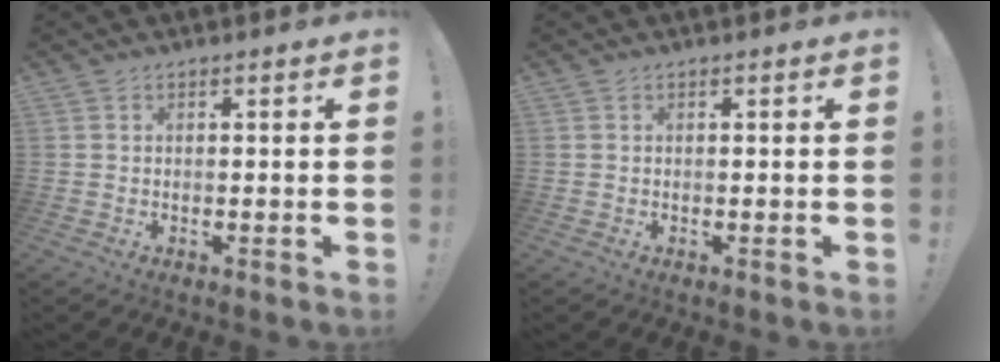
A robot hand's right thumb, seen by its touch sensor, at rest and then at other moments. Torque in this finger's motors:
{"motor_torque": [-0.01, -0.06, 0.15, -0.04, -0.01]}